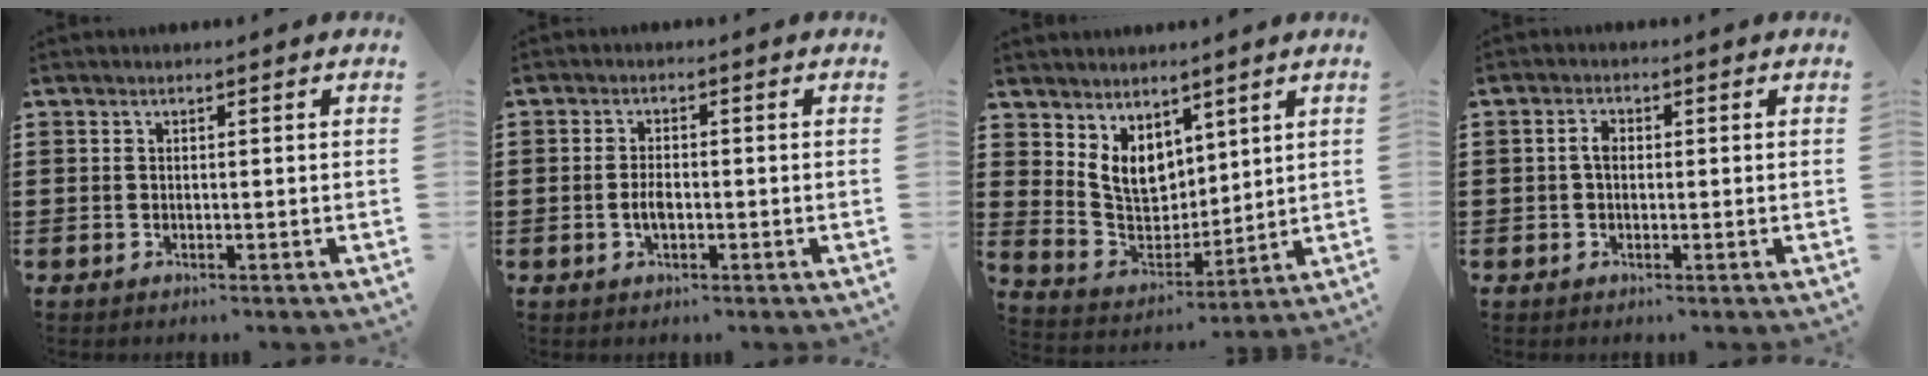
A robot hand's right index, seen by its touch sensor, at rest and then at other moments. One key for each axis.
{"total": 2.8, "fx": -0.7, "fy": 1.3, "fz": 2.4, "tx": -0.053, "ty": 0.000, "tz": -0.015}
{"total": 6.9, "fx": 3.8, "fy": 5.0, "fz": 2.8, "tx": -0.079, "ty": -0.008, "tz": 0.077}
{"total": 2.3, "fx": -0.1, "fy": 1.4, "fz": 1.8, "tx": -0.043, "ty": 0.003, "tz": -0.005}